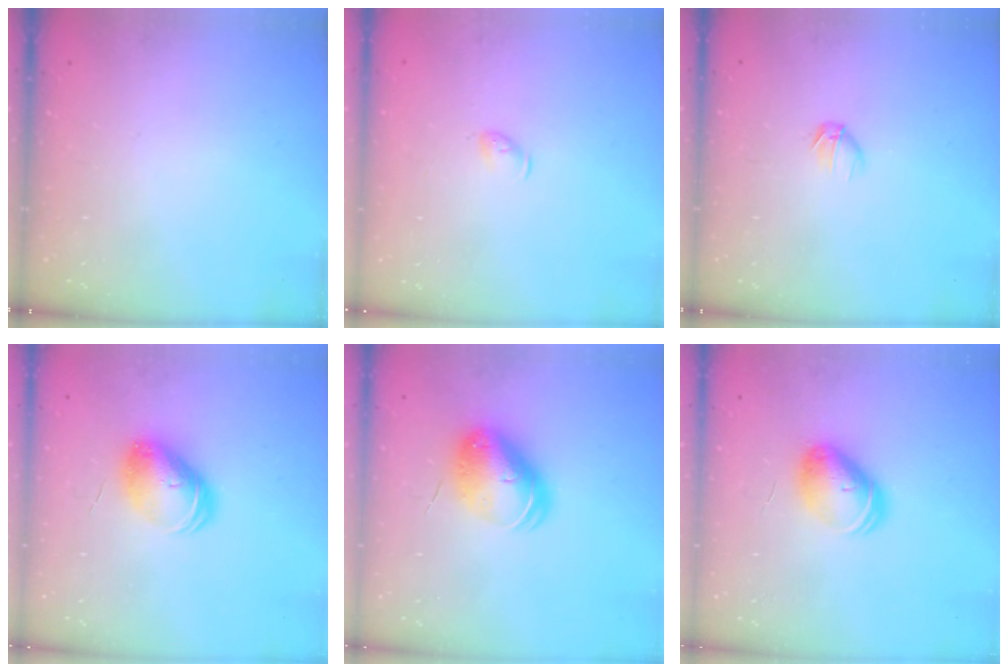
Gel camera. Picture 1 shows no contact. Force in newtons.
{"total": 3.6, "press": 3.5, "slide": 0.7}
{"total": 3.7, "press": 3.6, "slide": 1.1}
{"total": 9.1, "press": 9.1, "slide": 0.1}
{"total": 9.6, "press": 9.4, "slide": 1.8}
{"total": 8.2, "press": 8.2, "slide": 0.4}